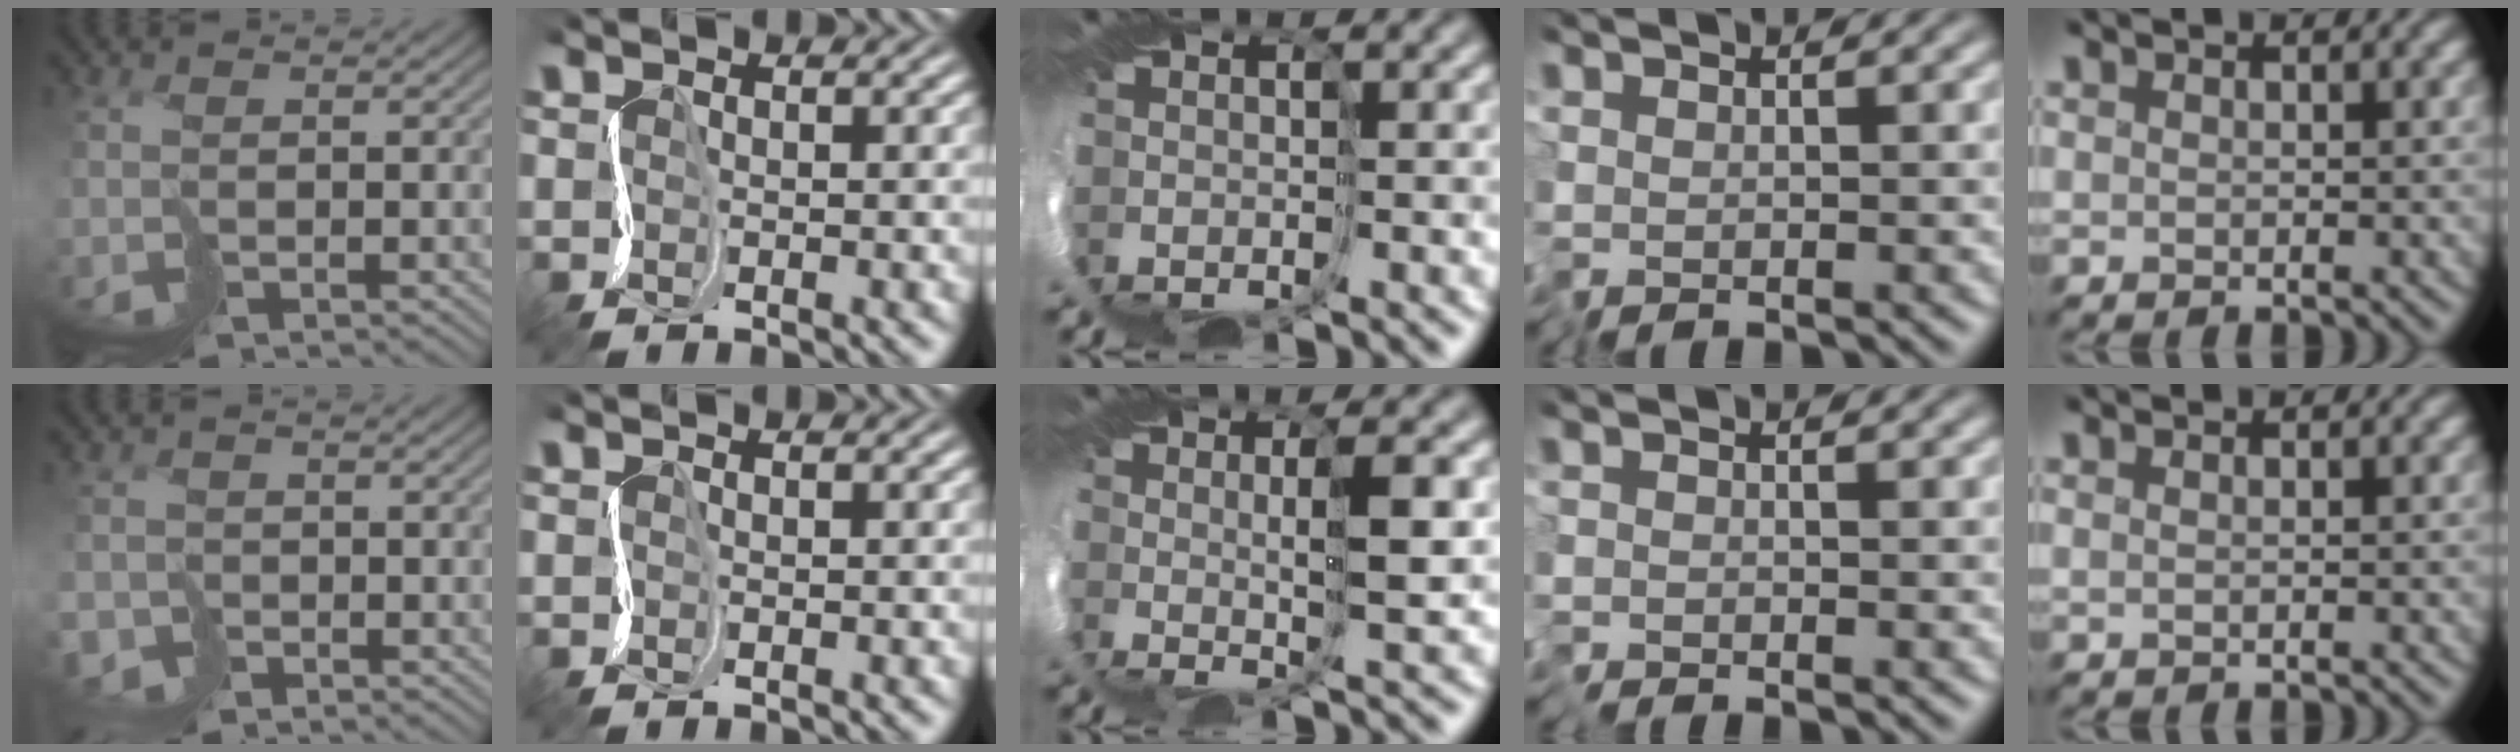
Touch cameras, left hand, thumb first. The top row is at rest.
{"thumb": {"total": 2.6, "force": [-2.1, 1.6, -0.1], "torque": [0.015, -0.006, -0.045]}, "middle": {"total": 3.4, "force": [1.7, -1.4, 2.6], "torque": [-0.052, -0.006, 0.027]}, "ring": {"total": 0.6, "force": [-0.6, 0.0, -0.1], "torque": [0.002, -0.002, -0.016]}, "little": {"total": 1.4, "force": [0.7, 0.7, 1.1], "torque": [-0.003, 0.000, -0.008]}}